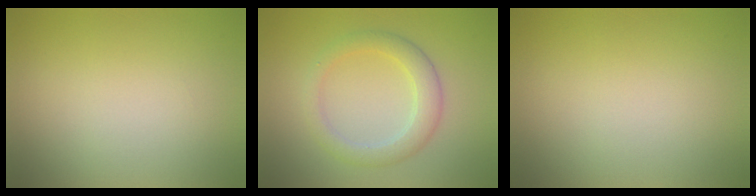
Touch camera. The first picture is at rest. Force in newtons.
{"total": 3.3, "press": 3.3, "slide": 0.2}
{"total": 0.0}